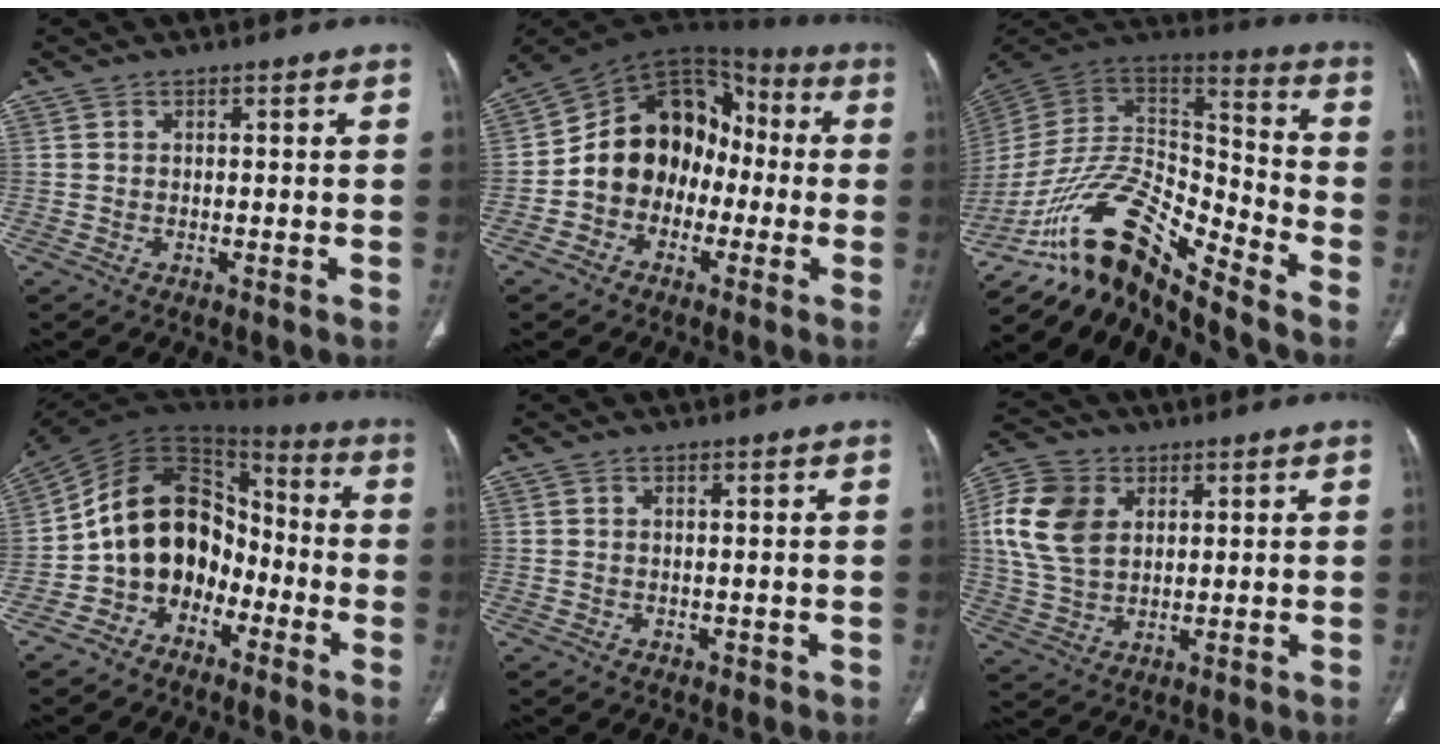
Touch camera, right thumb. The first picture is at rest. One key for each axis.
{"total": 15.2, "fx": -2.8, "fy": 12.2, "fz": 8.6, "tx": -0.088, "ty": 0.064, "tz": -0.059}
{"total": 19.6, "fx": -14.5, "fy": 5.6, "fz": 11.8, "tx": -0.195, "ty": 0.100, "tz": -0.260}
{"total": 15.2, "fx": -5.4, "fy": 11.6, "fz": 8.1, "tx": -0.099, "ty": 0.087, "tz": -0.102}
{"total": 0.8, "fx": 0.3, "fy": 0.6, "fz": 0.3, "tx": -0.001, "ty": 0.000, "tz": 0.006}
{"total": 13.0, "fx": 3.4, "fy": 9.3, "fz": 8.4, "tx": -0.159, "ty": -0.001, "tz": 0.063}